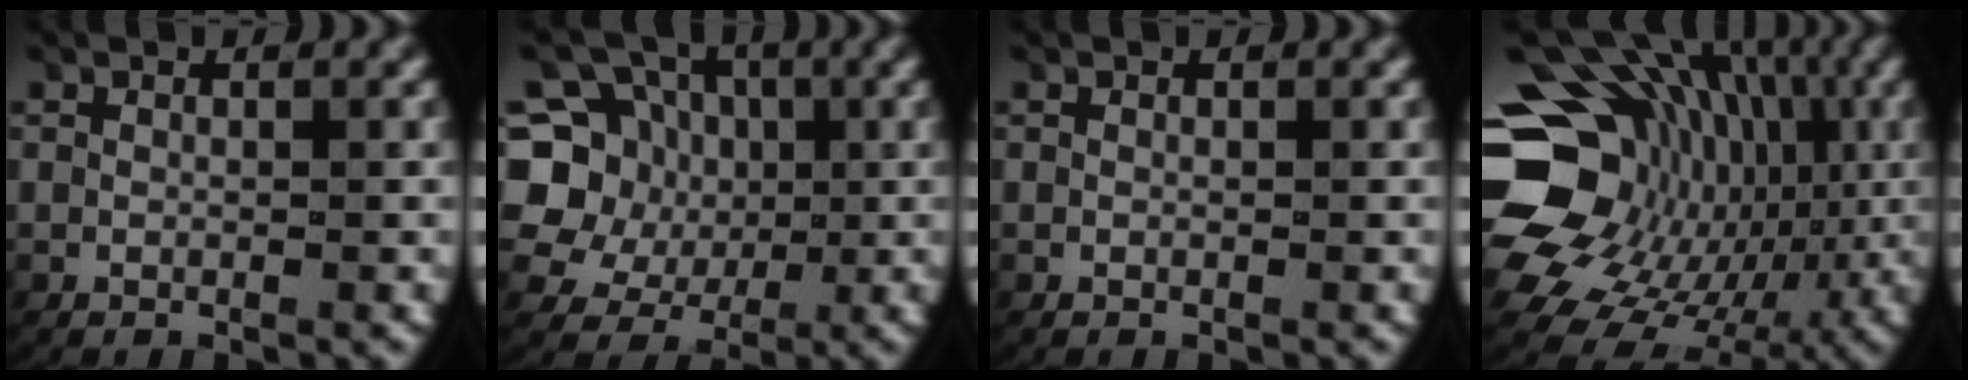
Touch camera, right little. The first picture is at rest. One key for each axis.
{"total": 10.7, "fx": 1.0, "fy": 9.6, "fz": 4.6, "tx": -0.106, "ty": -0.027, "tz": 0.017}
{"total": 0.0}
{"total": 20.1, "fx": 0.7, "fy": 16.5, "fz": 11.5, "tx": -0.232, "ty": -0.056, "tz": 0.024}